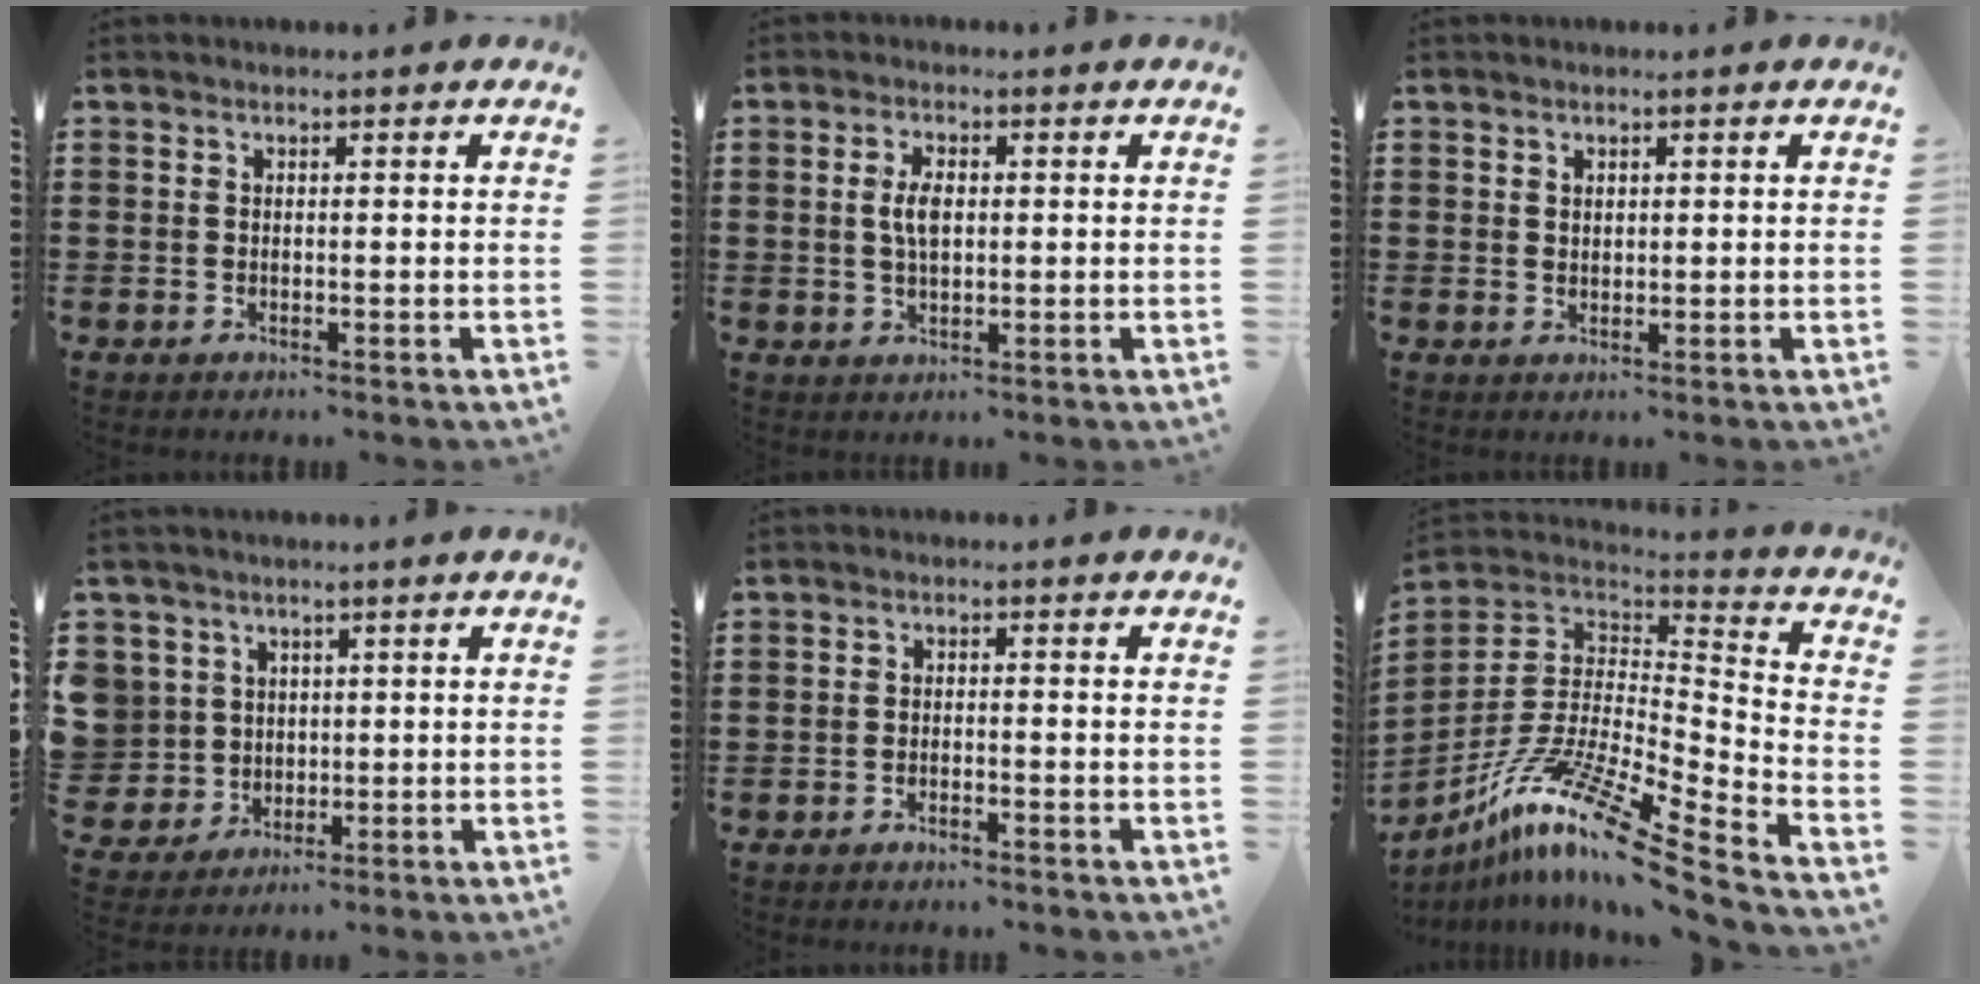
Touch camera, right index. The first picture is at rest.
{"total": 3.8, "force": [0.4, 1.7, 3.4], "torque": [-0.075, 0.006, 0.002]}
{"total": 1.1, "force": [0.8, 0.7, 0.2], "torque": [-0.004, 0.004, 0.016]}
{"total": 5.5, "force": [1.4, 5.3, 0.0], "torque": [-0.038, 0.009, 0.028]}
{"total": 1.3, "force": [-1.3, -0.1, 0.3], "torque": [-0.008, -0.002, -0.024]}
{"total": 13.9, "force": [-9.7, 1.3, 9.9], "torque": [-0.196, 0.006, -0.189]}